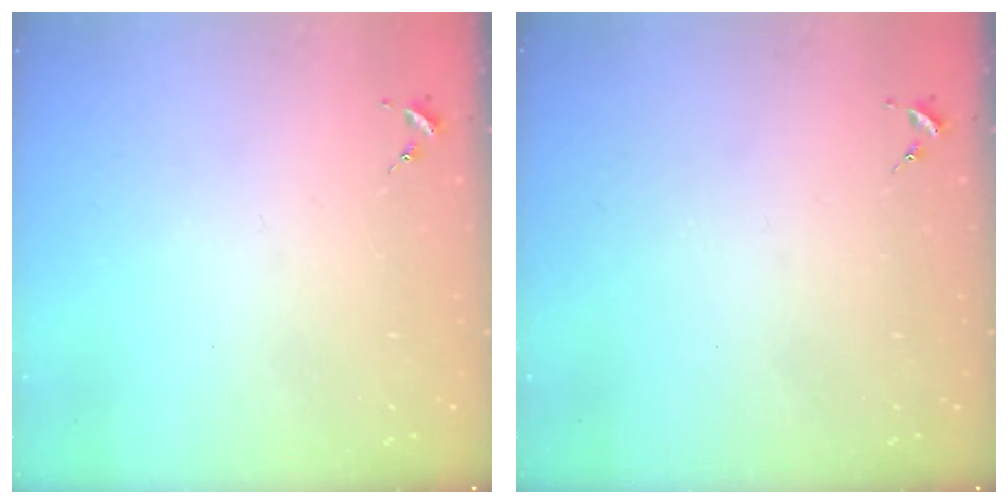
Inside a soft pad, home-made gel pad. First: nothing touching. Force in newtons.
{"total": 0.0}